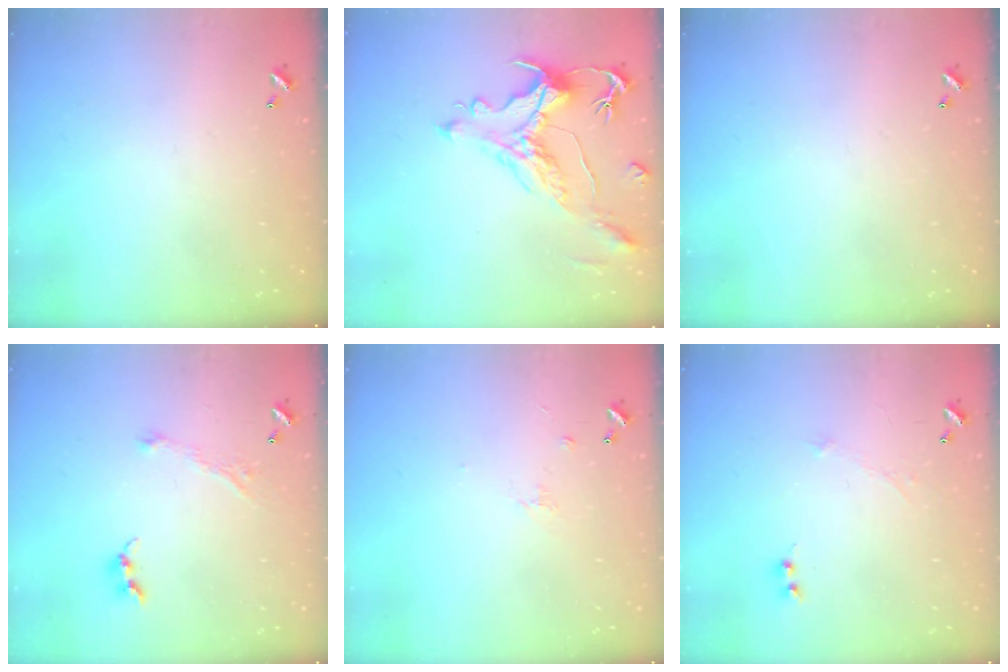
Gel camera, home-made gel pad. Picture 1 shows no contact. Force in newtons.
{"total": 1.2, "press": 0.2, "slide": 1.2}
{"total": 0.0}
{"total": 2.9, "press": 2.8, "slide": 0.4}
{"total": 1.2, "press": 1.1, "slide": 0.6}
{"total": 0.0}